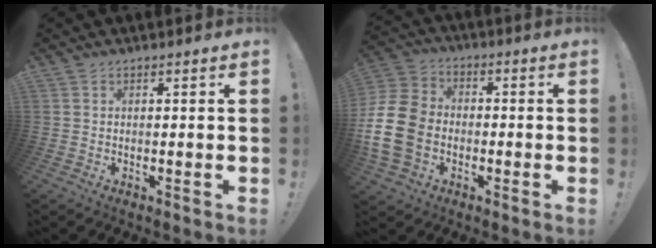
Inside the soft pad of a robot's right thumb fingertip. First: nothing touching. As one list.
[{"total": 16.3, "force": [-3.9, 12.6, 9.5], "torque": [-0.170, 0.032, -0.068]}]